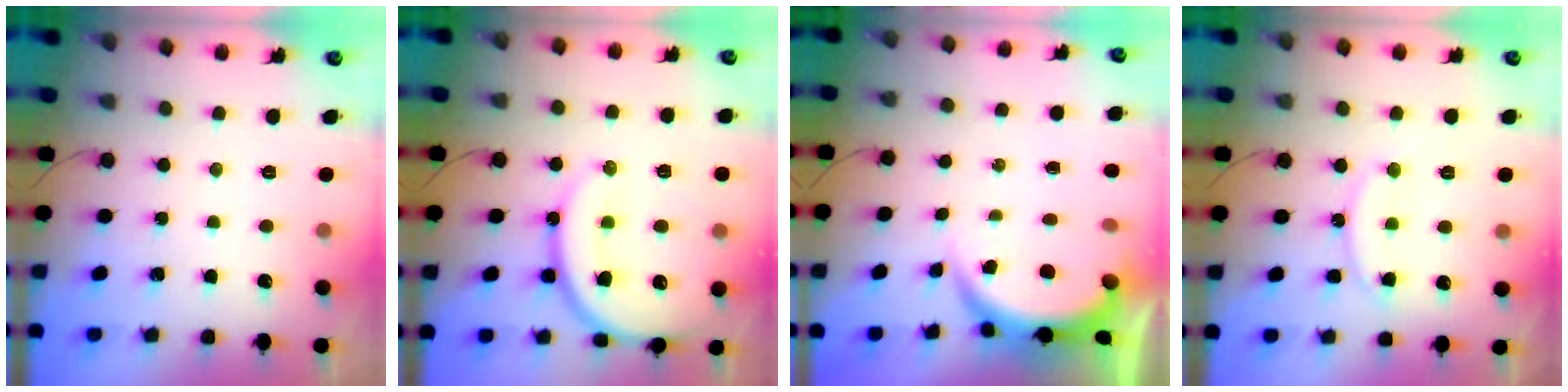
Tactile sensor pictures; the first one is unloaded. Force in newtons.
{"total": 18.8, "press": 18.5, "slide": 3.7}
{"total": 4.5, "press": 4.2, "slide": 1.5}
{"total": 13.7, "press": 13.6, "slide": 1.1}